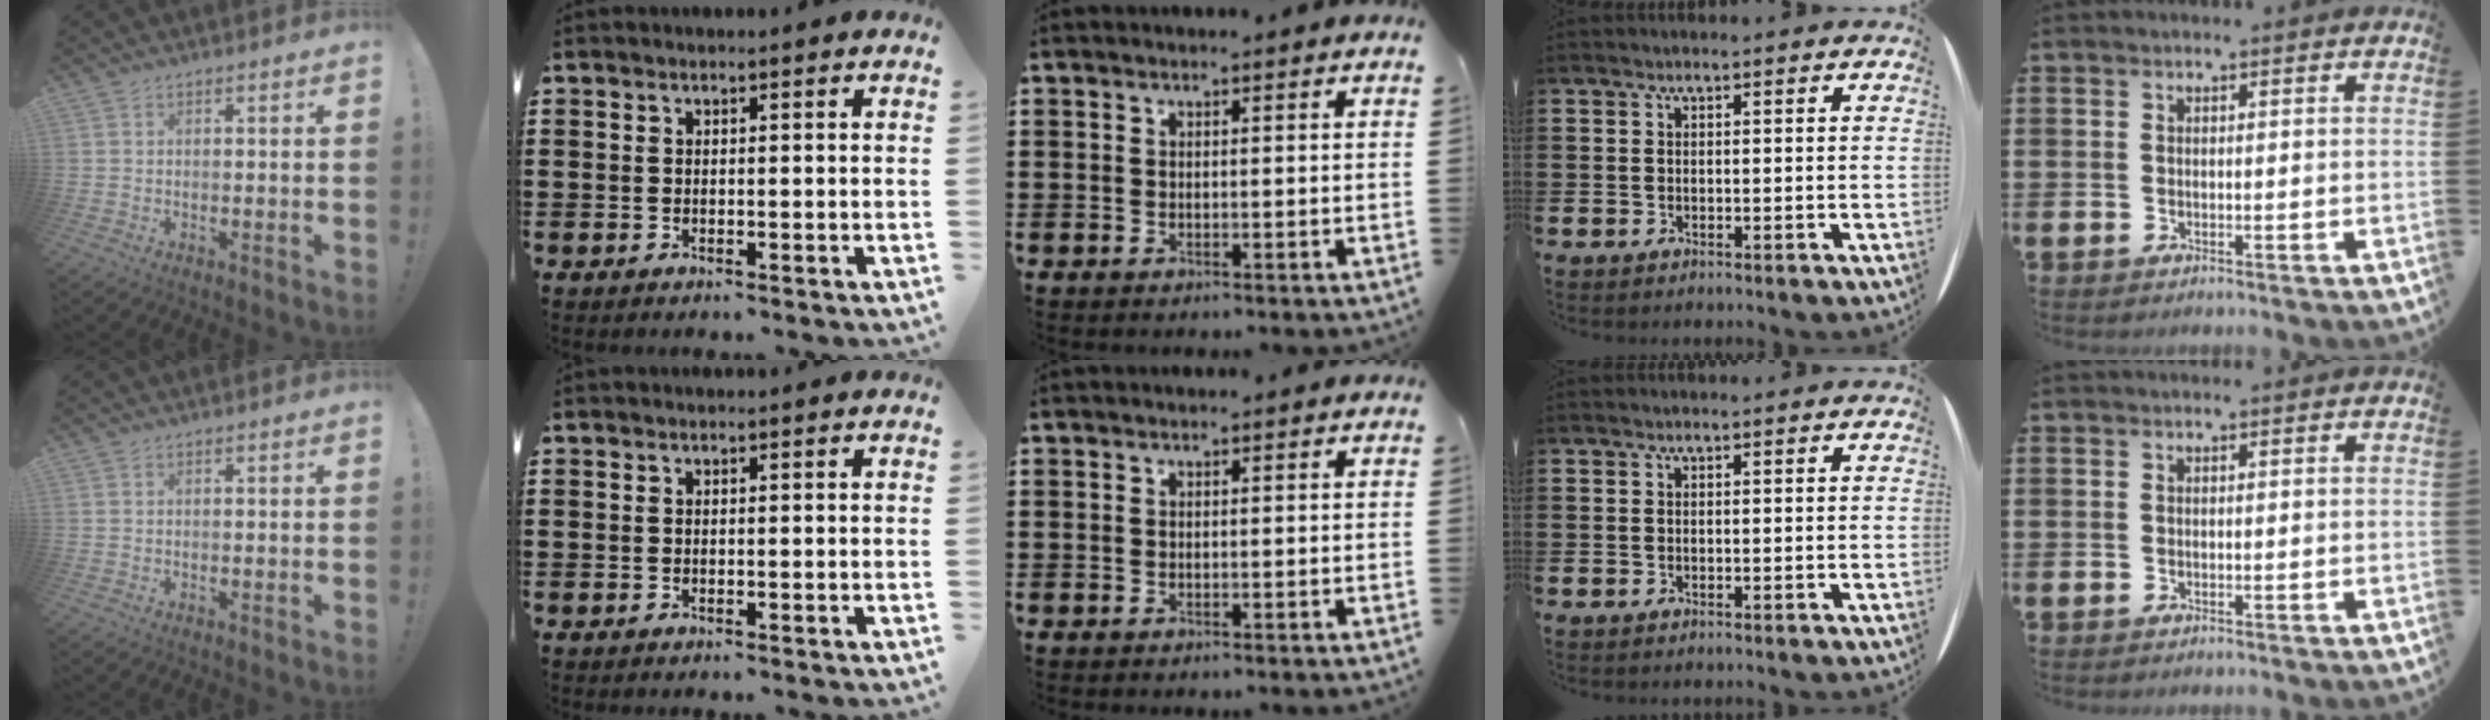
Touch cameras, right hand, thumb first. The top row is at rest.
{}